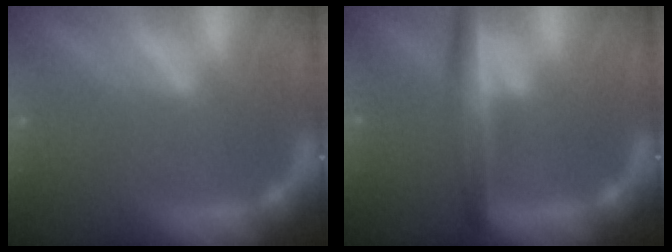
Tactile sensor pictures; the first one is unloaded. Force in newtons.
{"total": 4.5}